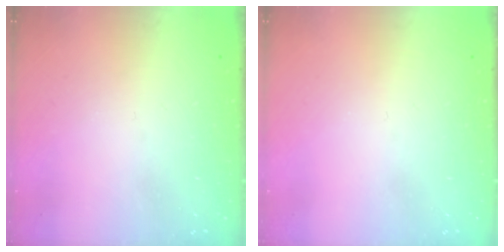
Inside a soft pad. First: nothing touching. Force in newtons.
{"total": 0.0}